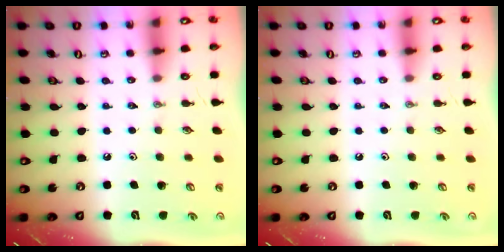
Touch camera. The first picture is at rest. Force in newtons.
{"total": 0.0}